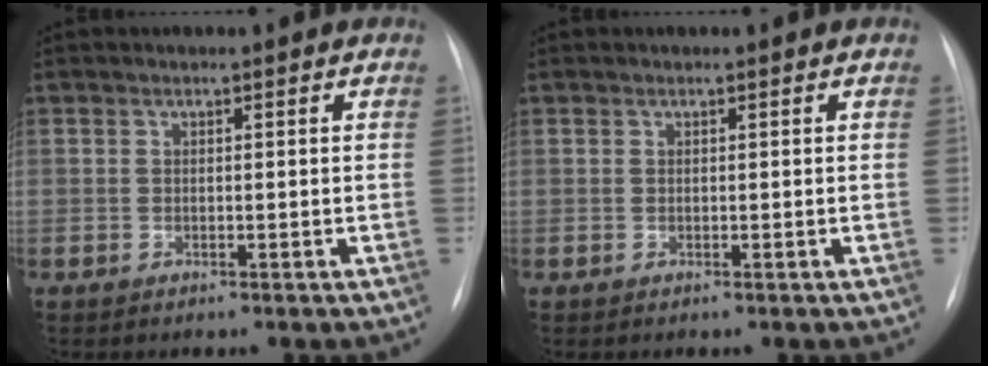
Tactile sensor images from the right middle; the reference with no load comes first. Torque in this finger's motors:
{"motor_torque": [-0.03, 0.06, -0.03, 0.00]}